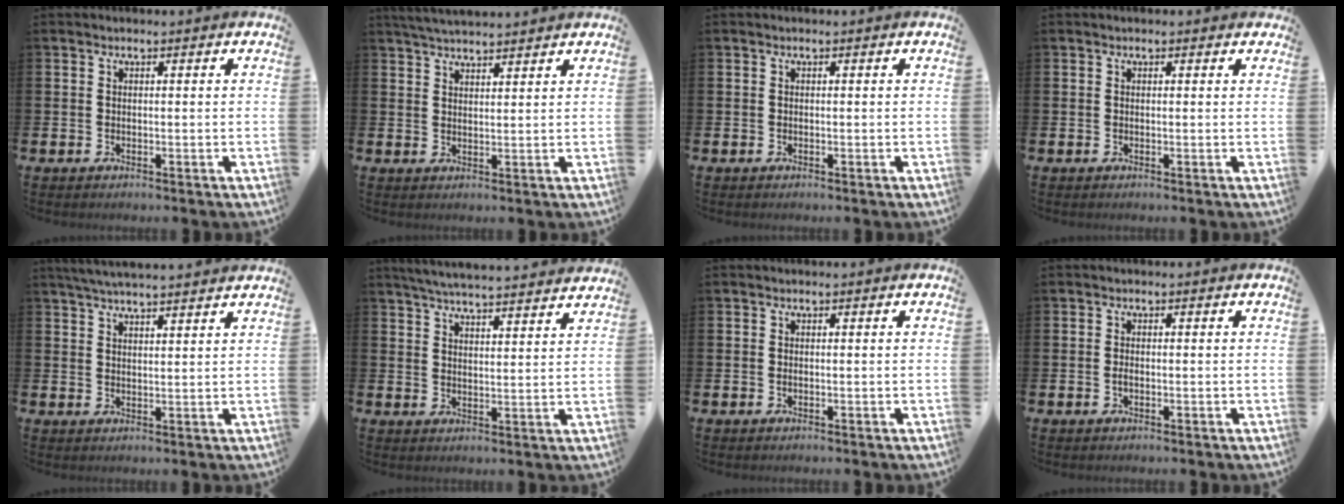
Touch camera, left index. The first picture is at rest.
{"total": 3.7, "force": [3.6, 0.3, 0.7], "torque": [-0.021, -0.014, 0.067]}
{"total": 0.0}
{"total": 0.0}
{"total": 4.3, "force": [4.1, 0.0, 1.0], "torque": [-0.028, -0.014, 0.075]}
{"total": 5.4, "force": [5.3, -0.1, 0.9], "torque": [-0.031, -0.033, 0.094]}
{"total": 0.0}
{"total": 1.0, "force": [-0.3, 0.5, 0.8], "torque": [-0.010, 0.000, -0.007]}